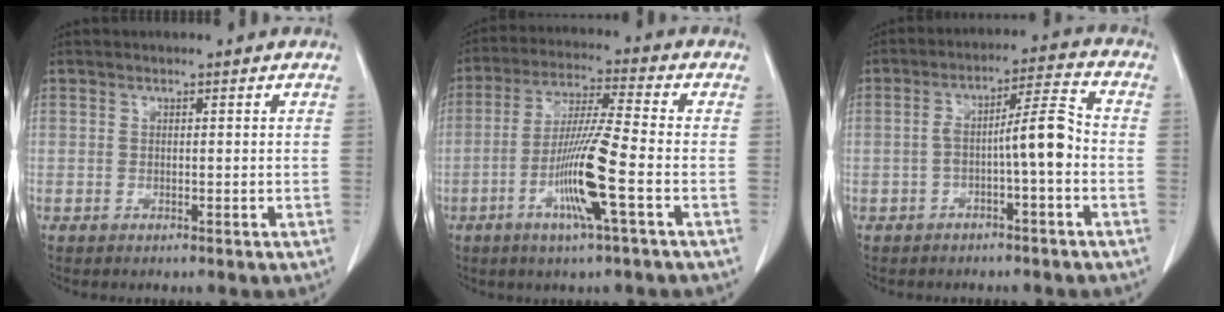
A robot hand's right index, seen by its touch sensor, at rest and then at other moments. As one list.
[{"total": 11.1, "force": [-3.7, -0.5, 10.5], "torque": [-0.206, -0.011, -0.074]}, {"total": 7.1, "force": [-1.7, 0.4, 6.9], "torque": [-0.113, 0.025, -0.027]}]